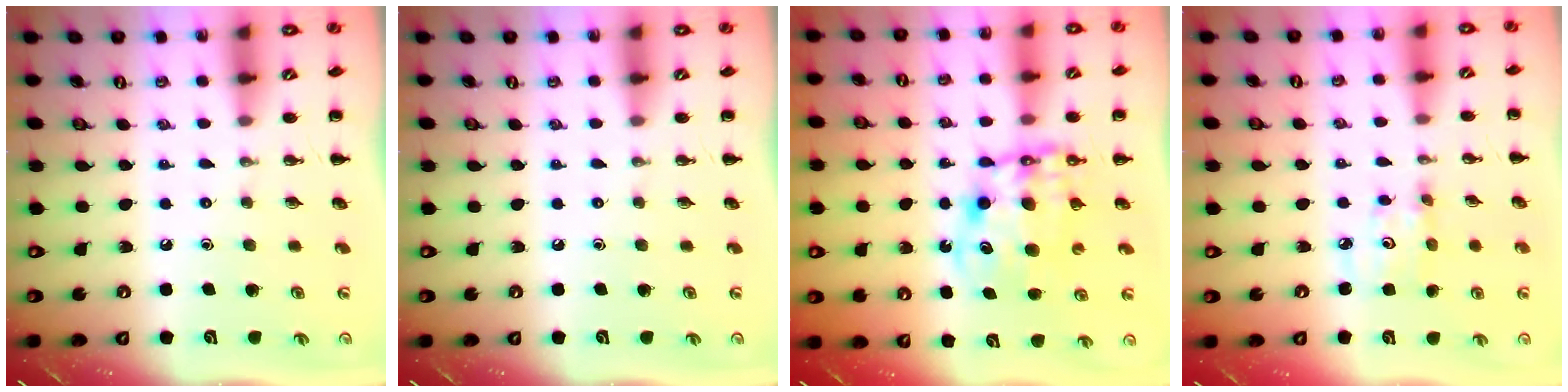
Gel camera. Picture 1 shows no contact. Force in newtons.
{"total": 0.0}
{"total": 10.5, "press": 10.1, "slide": 2.9}
{"total": 3.2, "press": 3.2, "slide": 0.5}